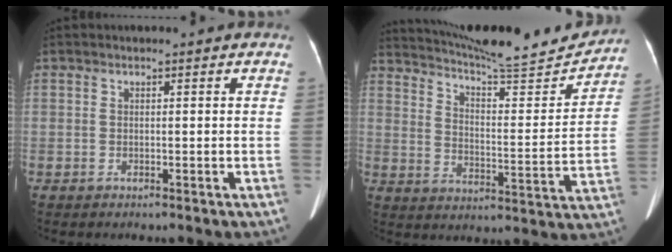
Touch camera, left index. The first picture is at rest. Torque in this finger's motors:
{"motor_torque": [0.84, -1.26, 0.22, 0.11]}